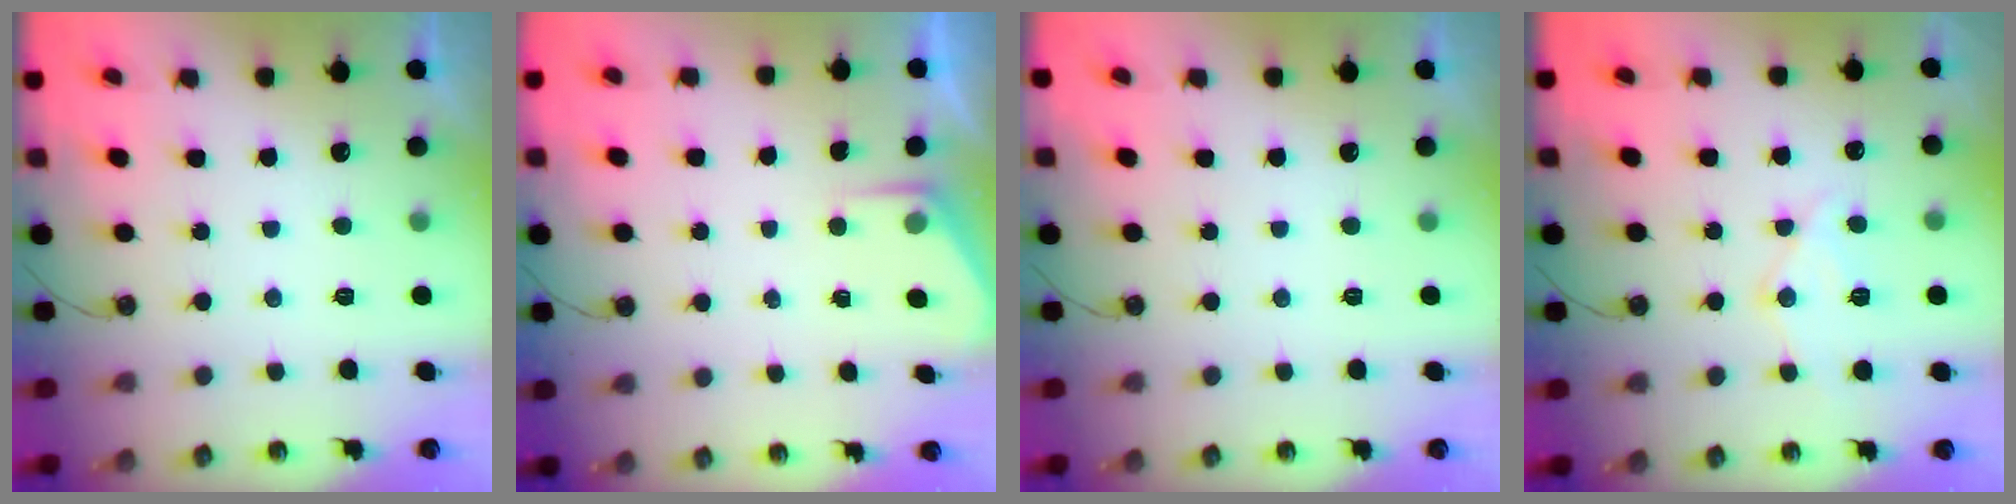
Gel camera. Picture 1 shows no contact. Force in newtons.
{"total": 1.5, "press": 1.4, "slide": 0.2}
{"total": 0.0}
{"total": 12.1, "press": 12.1, "slide": 1.1}